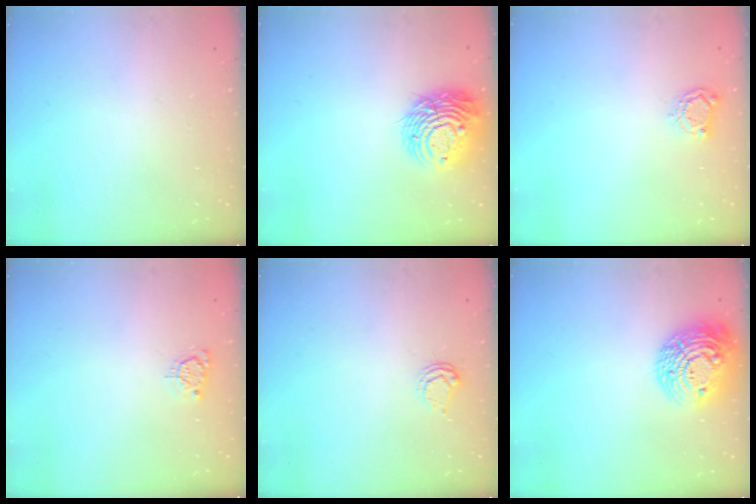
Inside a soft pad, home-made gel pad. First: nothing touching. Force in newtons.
{"total": 12.5, "press": 12.4, "slide": 1.5}
{"total": 4.6, "press": 4.6, "slide": 0.2}
{"total": 3.7, "press": 3.6, "slide": 0.5}
{"total": 3.6, "press": 3.6, "slide": 0.3}
{"total": 15.9, "press": 15.9, "slide": 1.0}